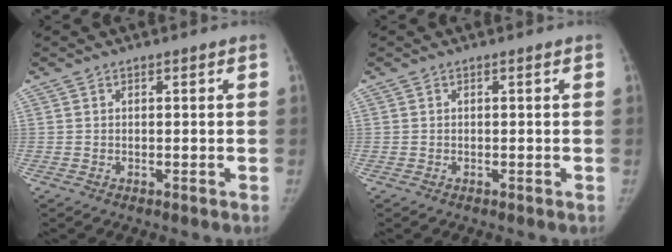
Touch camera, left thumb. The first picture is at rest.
{"total": 0.0}